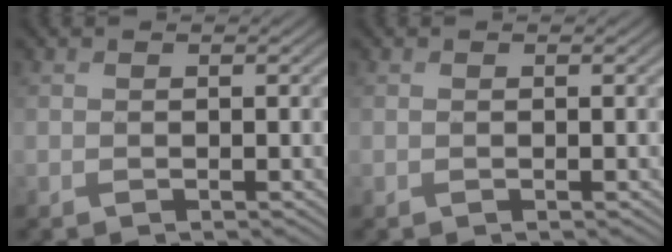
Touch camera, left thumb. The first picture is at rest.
{"total": 0.0}